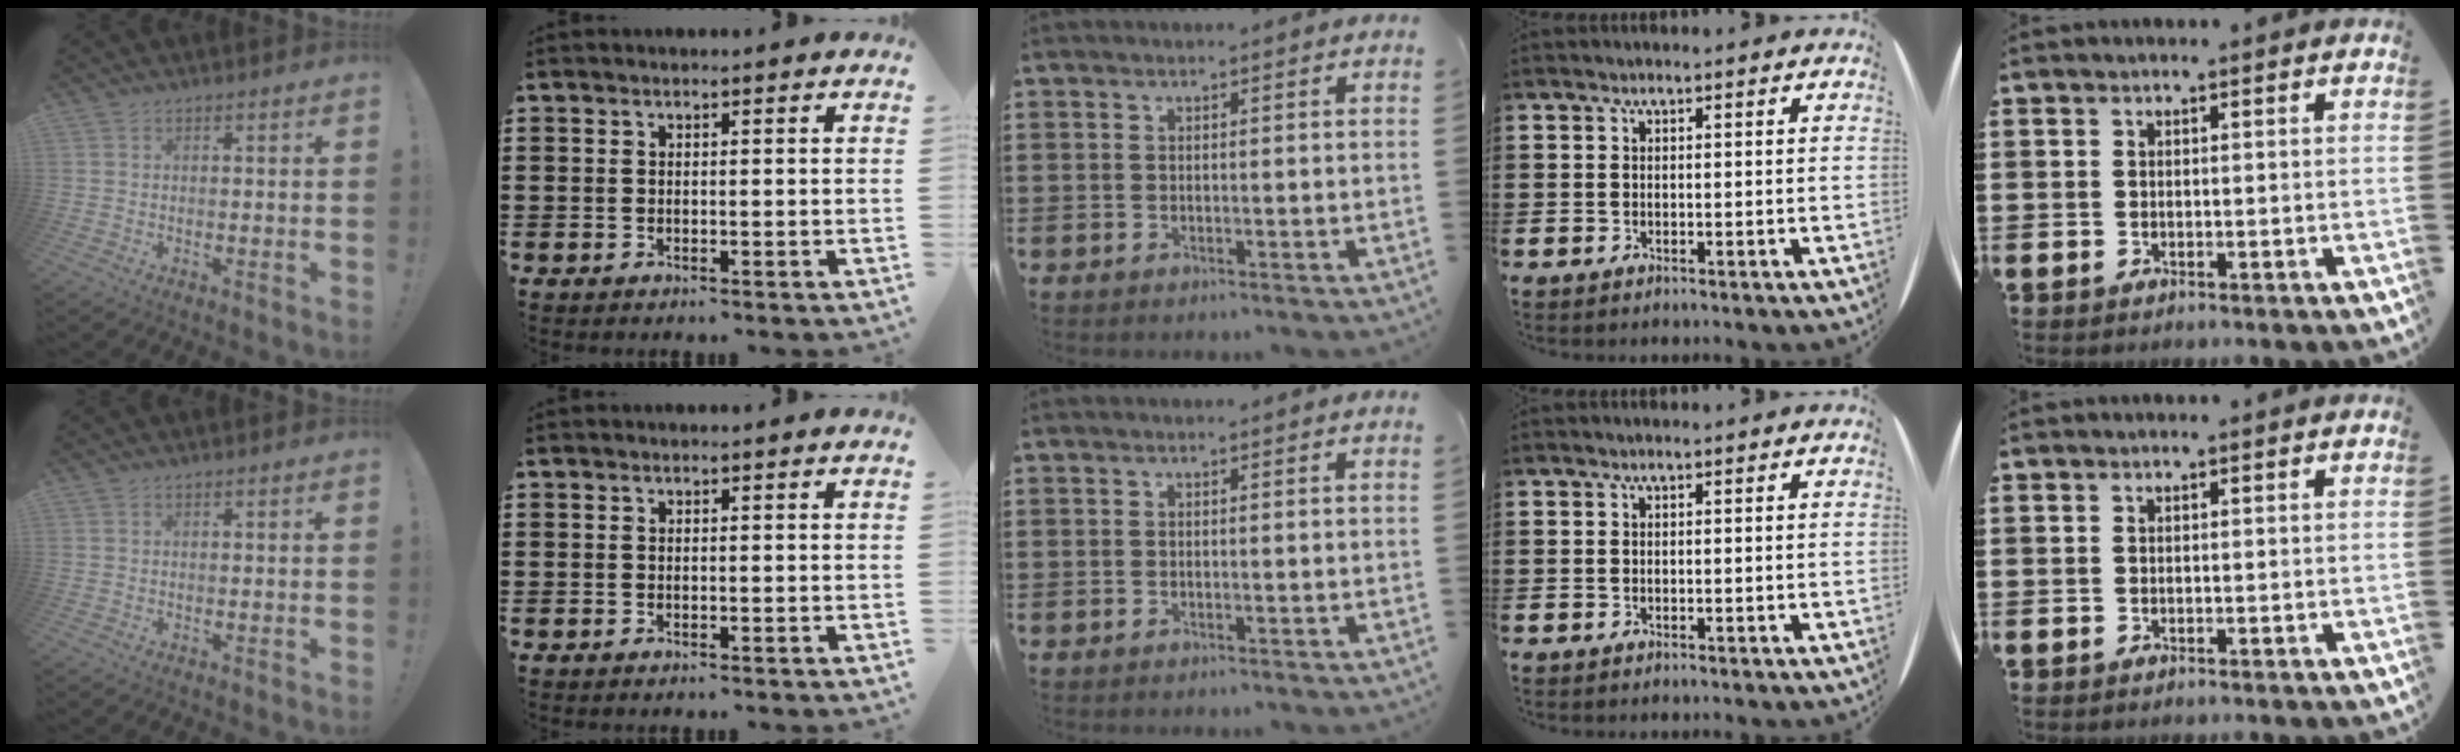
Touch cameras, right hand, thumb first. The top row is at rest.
{}